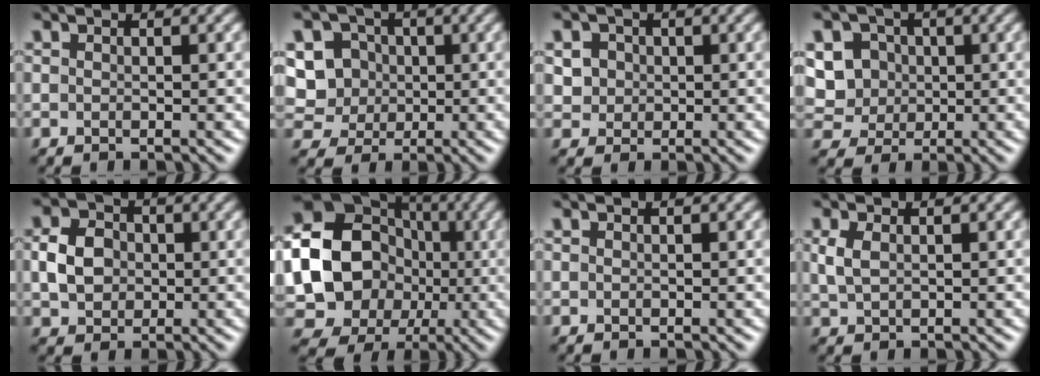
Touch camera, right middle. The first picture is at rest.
{"total": 8.2, "force": [1.4, 7.5, 3.0], "torque": [-0.077, 0.034, 0.017]}
{"total": 2.9, "force": [0.8, 2.5, 1.1], "torque": [-0.021, 0.007, 0.018]}
{"total": 7.1, "force": [1.6, 6.2, 3.0], "torque": [-0.060, 0.025, 0.019]}
{"total": 3.9, "force": [0.0, 3.2, 2.1], "torque": [-0.048, 0.004, -0.002]}
{"total": 20.4, "force": [-0.4, 18.8, 8.0], "torque": [-0.181, 0.026, -0.046]}
{"total": 0.0}
{"total": 1.9, "force": [0.5, 1.2, 1.4], "torque": [-0.040, 0.001, 0.013]}